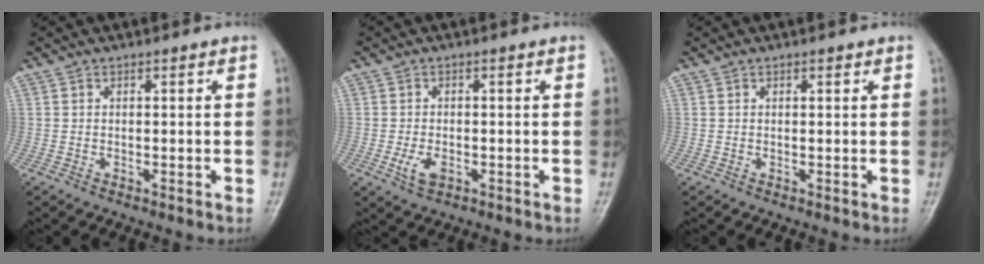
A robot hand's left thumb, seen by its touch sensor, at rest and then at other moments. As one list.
[{"total": 3.5, "force": [-1.1, 2.1, 2.6], "torque": [-0.050, -0.002, -0.016]}, {"total": 0.8, "force": [0.5, 0.3, 0.5], "torque": [-0.006, -0.002, 0.006]}]